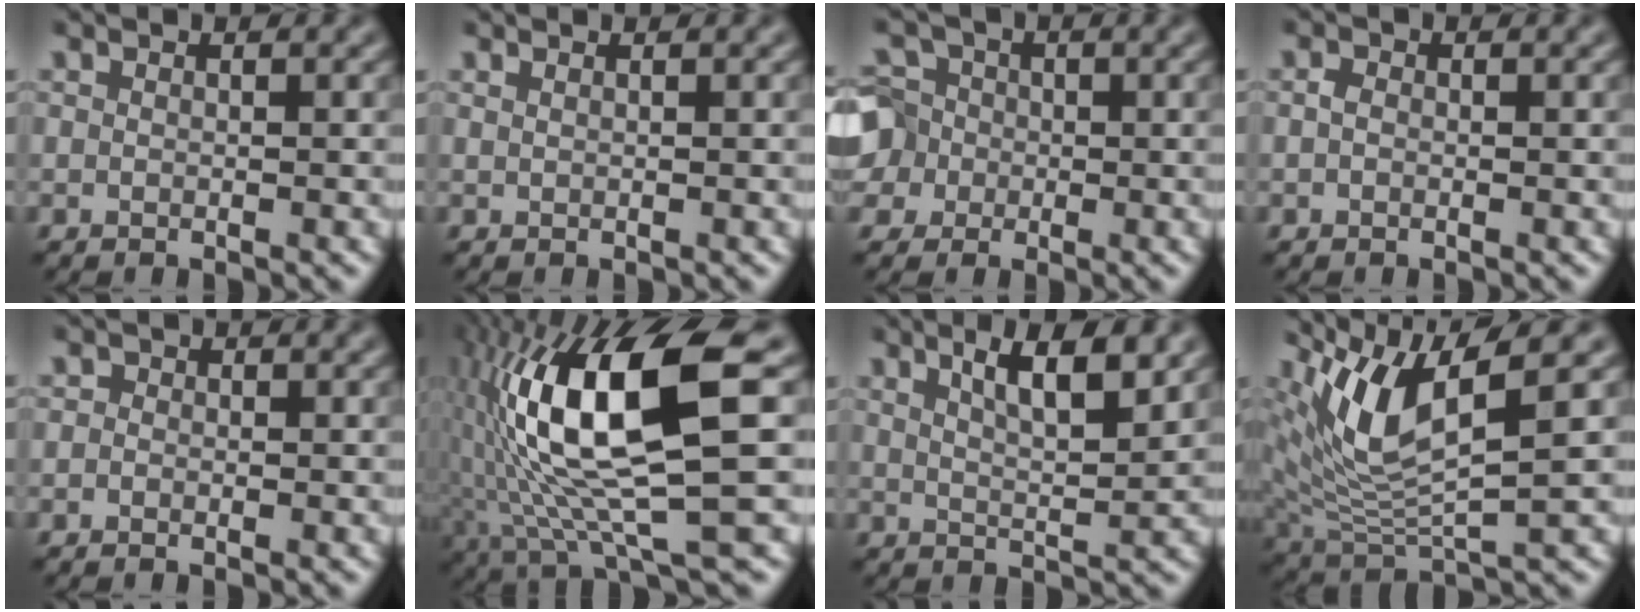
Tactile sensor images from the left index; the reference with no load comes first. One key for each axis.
{"total": 0.6, "fx": 0.4, "fy": 0.3, "fz": 0.3, "tx": -0.005, "ty": -0.003, "tz": 0.000}
{"total": 6.7, "fx": -1.0, "fy": 6.1, "fz": 2.5, "tx": -0.058, "ty": 0.025, "tz": -0.051}
{"total": 0.8, "fx": -0.2, "fy": 0.7, "fz": 0.4, "tx": -0.009, "ty": -0.001, "tz": -0.006}
{"total": 0.9, "fx": -0.1, "fy": 0.8, "fz": 0.3, "tx": -0.003, "ty": -0.007, "tz": -0.012}
{"total": 13.8, "fx": 1.6, "fy": 3.5, "fz": 13.3, "tx": -0.248, "ty": 0.000, "tz": 0.035}
{"total": 5.0, "fx": 2.5, "fy": 1.3, "fz": 4.1, "tx": -0.060, "ty": 0.000, "tz": 0.040}
{"total": 7.3, "fx": 2.8, "fy": 2.2, "fz": 6.4, "tx": -0.141, "ty": -0.005, "tz": 0.059}